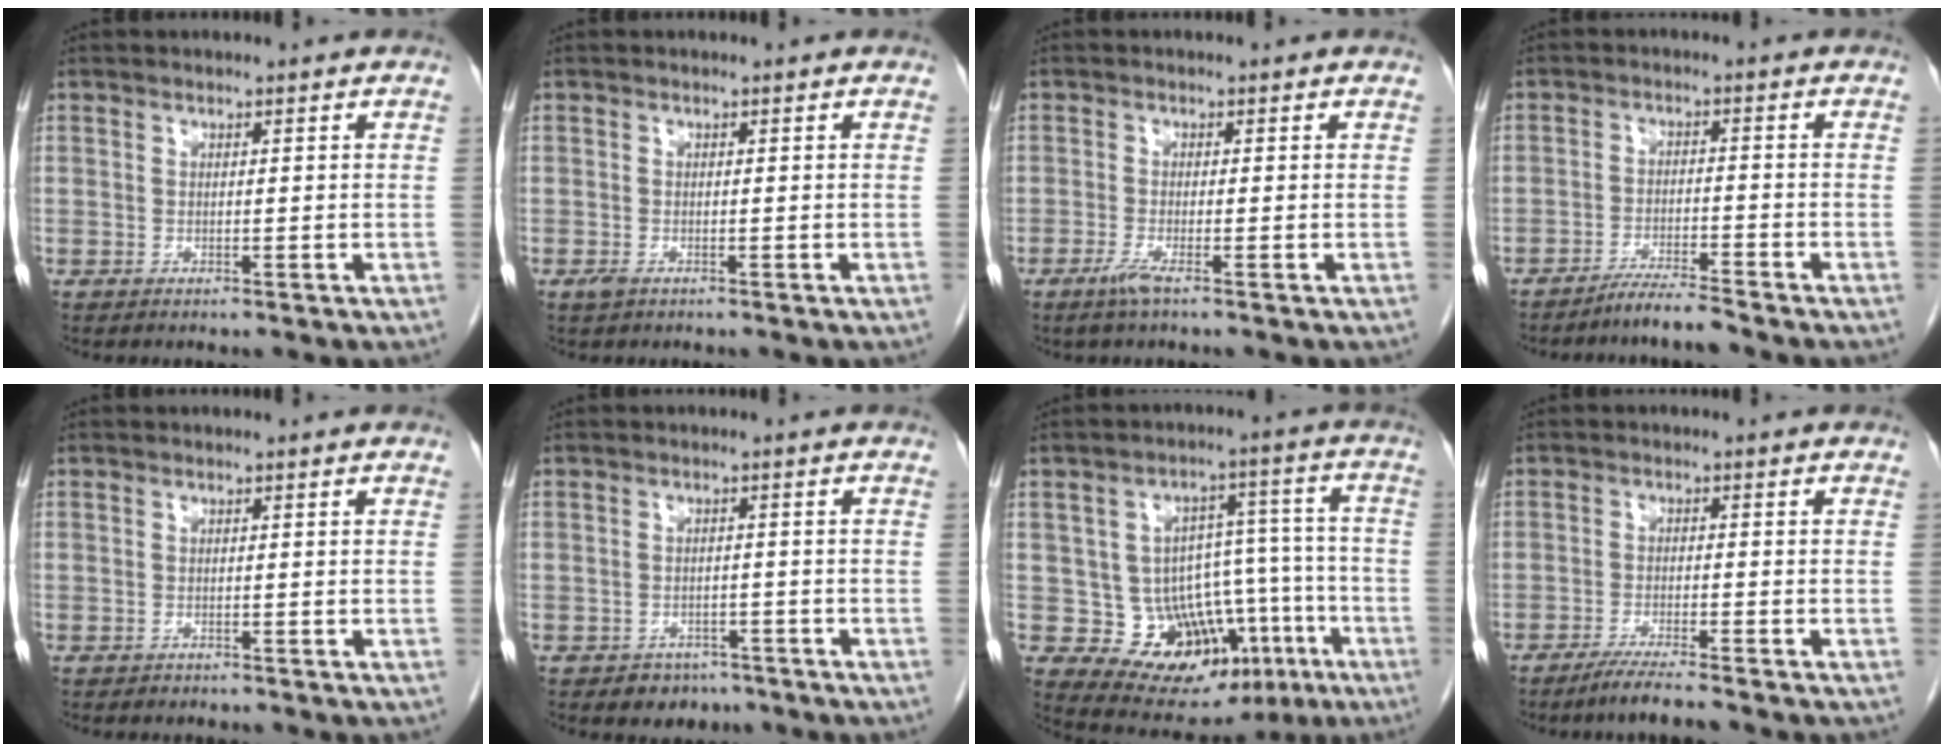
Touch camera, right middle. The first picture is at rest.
{"total": 1.1, "force": [-0.7, 0.6, 0.7], "torque": [-0.017, -0.001, -0.008]}
{"total": 2.3, "force": [-1.5, -0.1, 1.7], "torque": [-0.040, -0.006, -0.032]}
{"total": 4.2, "force": [-3.8, -0.6, 1.6], "torque": [-0.026, -0.013, -0.072]}
{"total": 0.5, "force": [-0.4, 0.3, 0.0], "torque": [-0.009, 0.001, -0.008]}
{"total": 3.5, "force": [-2.4, 2.5, 0.6], "torque": [-0.009, 0.009, -0.028]}
{"total": 15.6, "force": [-6.7, 10.5, 9.3], "torque": [-0.105, 0.042, -0.080]}
{"total": 4.9, "force": [-4.0, -0.3, 2.7], "torque": [-0.049, -0.014, -0.072]}